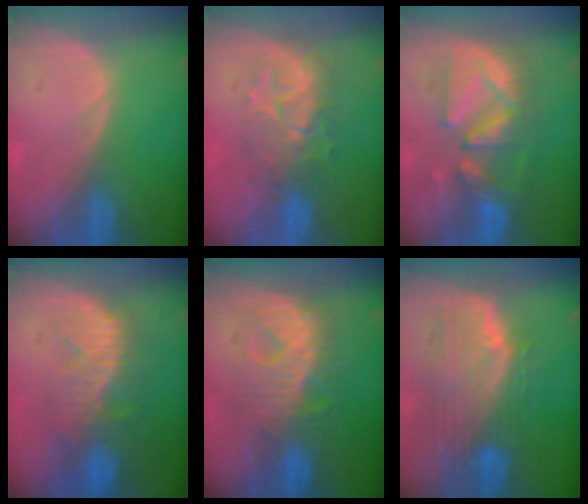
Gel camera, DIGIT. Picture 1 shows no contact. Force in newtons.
{"total": 7.8, "press": 7.6, "slide": 1.9}
{"total": 9.4, "press": 9.3, "slide": 0.9}
{"total": 10.4, "press": 8.9, "slide": 5.4}
{"total": 9.3, "press": 9.3, "slide": 0.3}
{"total": 10.0, "press": 8.9, "slide": 4.6}